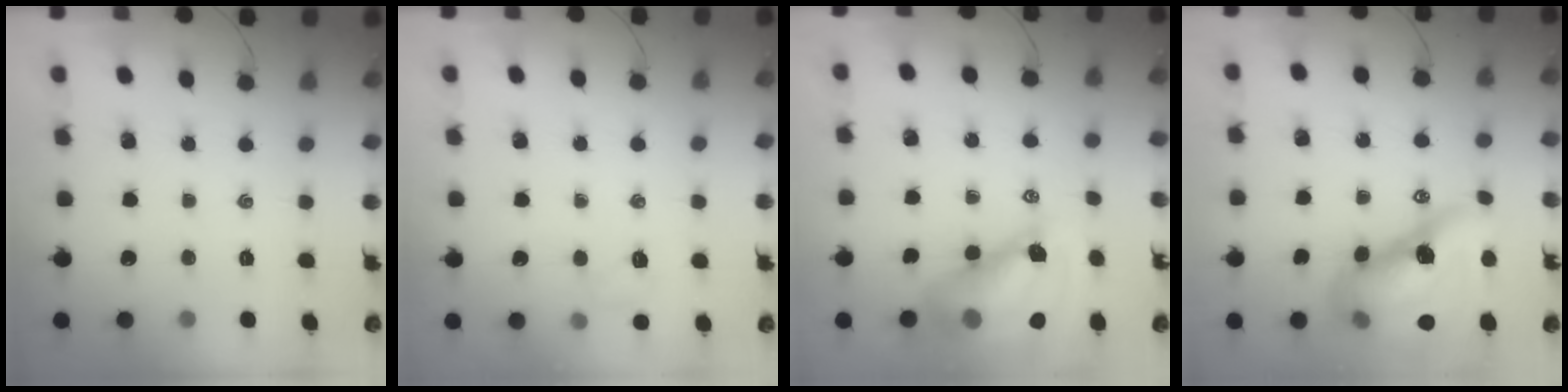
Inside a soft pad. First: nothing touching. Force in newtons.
{"total": 4.7, "press": 4.5, "slide": 1.4}
{"total": 15.3, "press": 14.6, "slide": 4.3}
{"total": 19.4, "press": 18.6, "slide": 5.4}